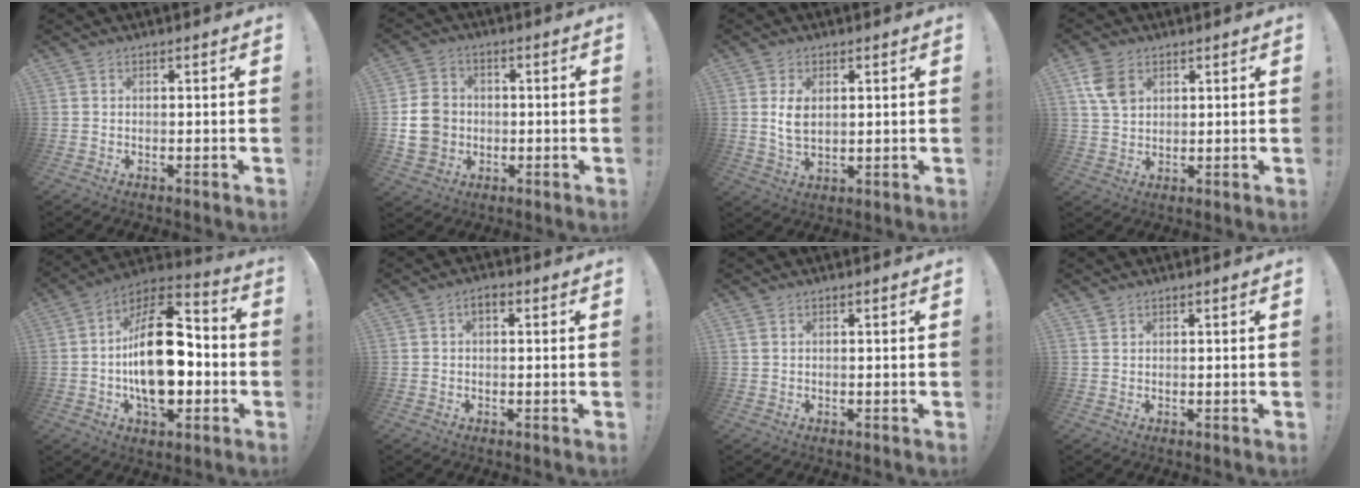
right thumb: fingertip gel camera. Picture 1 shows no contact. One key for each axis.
{"total": 10.7, "fx": -1.2, "fy": 9.5, "fz": 4.8, "tx": -0.075, "ty": 0.019, "tz": -0.017}
{"total": 5.5, "fx": 1.4, "fy": 3.3, "fz": 4.1, "tx": -0.077, "ty": -0.007, "tz": 0.022}
{"total": 8.1, "fx": 3.3, "fy": 5.7, "fz": 4.5, "tx": -0.081, "ty": -0.002, "tz": 0.066}
{"total": 23.1, "fx": -2.2, "fy": 12.8, "fz": 19.0, "tx": -0.329, "ty": 0.020, "tz": -0.031}
{"total": 2.2, "fx": 0.3, "fy": 1.1, "fz": 1.9, "tx": -0.031, "ty": 0.005, "tz": 0.004}
{"total": 0.8, "fx": 0.4, "fy": 0.5, "fz": 0.5, "tx": -0.018, "ty": 0.004, "tz": 0.009}
{"total": 0.8, "fx": 0.7, "fy": 0.4, "fz": 0.2, "tx": 0.000, "ty": -0.004, "tz": 0.013}